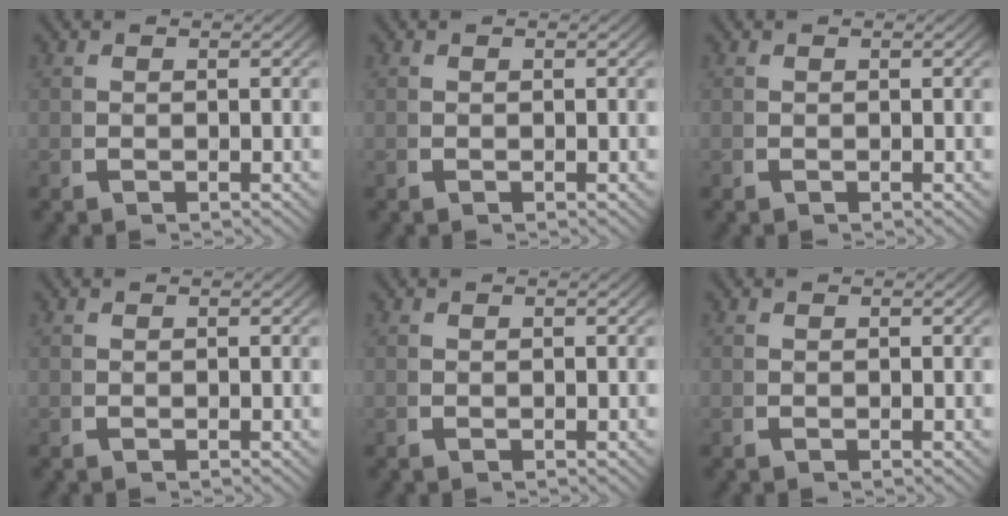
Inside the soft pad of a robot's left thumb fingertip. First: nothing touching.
{"total": 0.0}
{"total": 0.0}
{"total": 0.0}
{"total": 0.0}
{"total": 0.0}